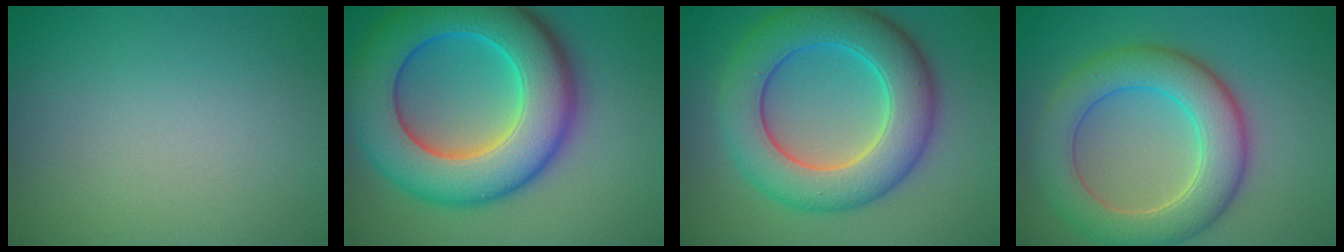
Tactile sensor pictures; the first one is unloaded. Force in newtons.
{"total": 12.7, "press": 12.7, "slide": 0.2}
{"total": 9.4, "press": 9.4, "slide": 0.4}
{"total": 7.2, "press": 7.2, "slide": 0.5}